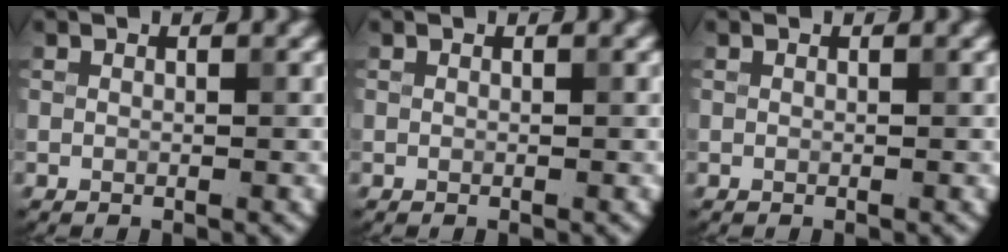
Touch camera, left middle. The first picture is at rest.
{"total": 0.0}
{"total": 0.0}